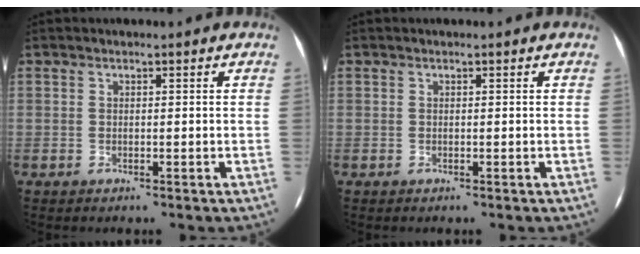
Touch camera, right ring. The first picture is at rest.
{"total": 0.0}